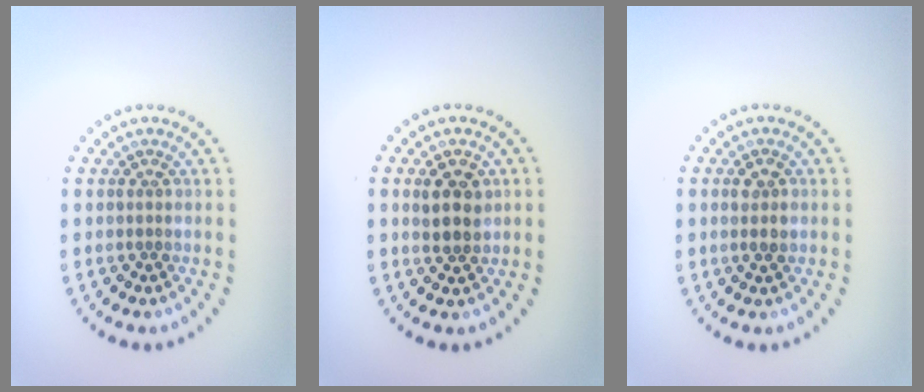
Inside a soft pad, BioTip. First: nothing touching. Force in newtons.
{"total": 2.6, "press": 2.5, "slide": 0.6}
{"total": 1.5, "press": 1.5, "slide": 0.2}